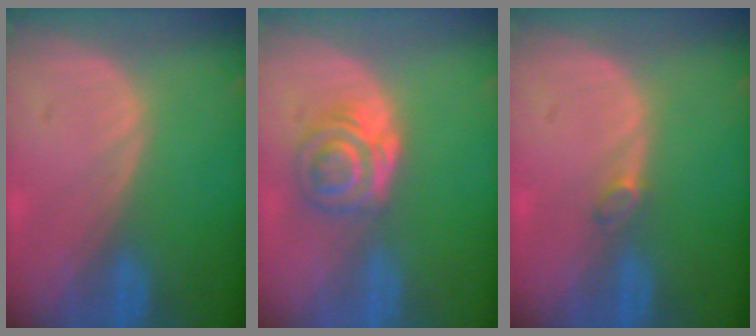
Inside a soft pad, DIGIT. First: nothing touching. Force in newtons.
{"total": 6.3, "press": 5.2, "slide": 3.5}
{"total": 1.2, "press": 1.2, "slide": 0.4}